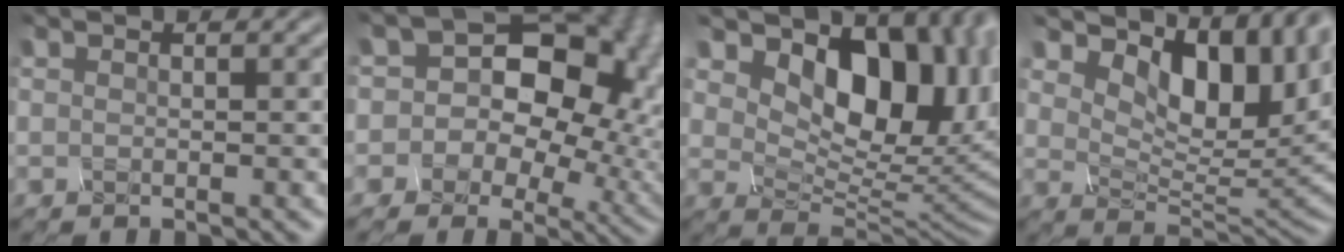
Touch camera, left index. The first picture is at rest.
{"total": 14.9, "force": [1.9, 11.5, 9.4], "torque": [-0.135, 0.009, 0.029]}
{"total": 10.7, "force": [4.2, 6.6, 7.3], "torque": [-0.115, -0.013, 0.085]}
{"total": 9.7, "force": [4.4, 5.3, 6.9], "torque": [-0.121, -0.007, 0.093]}